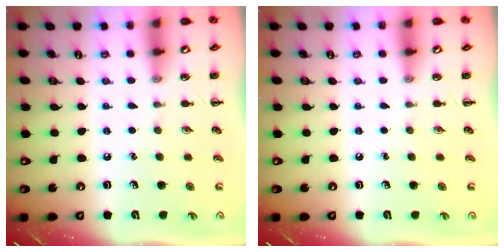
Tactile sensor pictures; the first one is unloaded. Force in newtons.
{"total": 0.0}